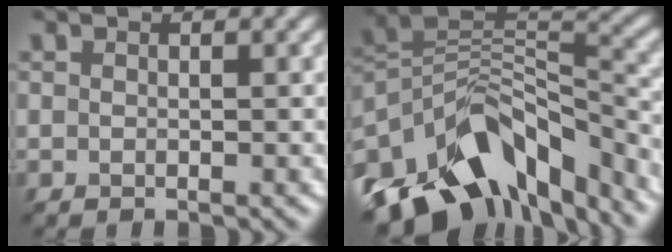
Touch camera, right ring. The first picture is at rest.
{"total": 13.1, "force": [-7.7, 7.3, 7.6], "torque": [-0.151, 0.016, -0.134]}